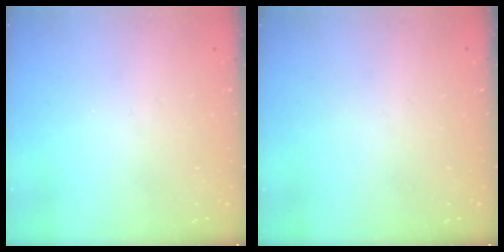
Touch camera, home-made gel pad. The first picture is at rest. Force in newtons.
{"total": 0.0}